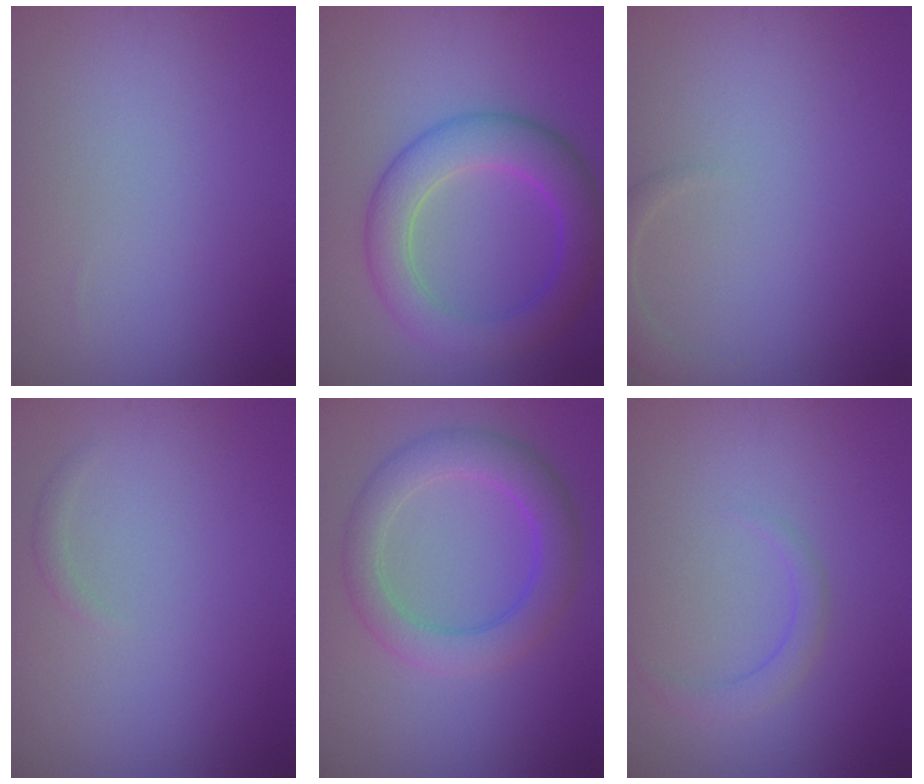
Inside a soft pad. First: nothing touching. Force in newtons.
{"total": 6.1, "press": 6.1, "slide": 0.1}
{"total": 1.5, "press": 1.5, "slide": 0.2}
{"total": 0.7, "press": 0.7, "slide": 0.0}
{"total": 5.0, "press": 5.0, "slide": 0.1}
{"total": 1.5, "press": 1.5, "slide": 0.1}